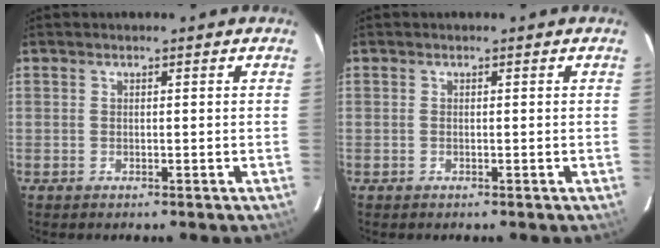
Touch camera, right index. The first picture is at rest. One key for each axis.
{"total": 0.0}